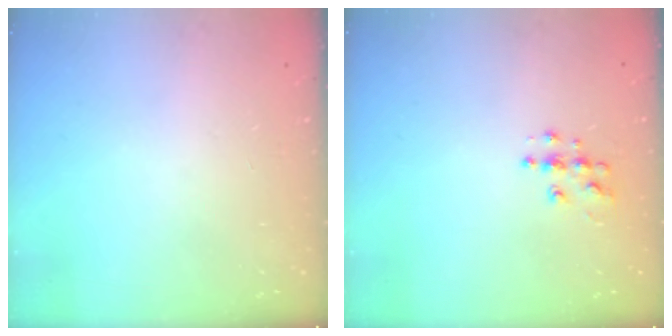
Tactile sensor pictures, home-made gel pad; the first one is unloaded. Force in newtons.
{"total": 6.2, "press": 6.2, "slide": 0.2}